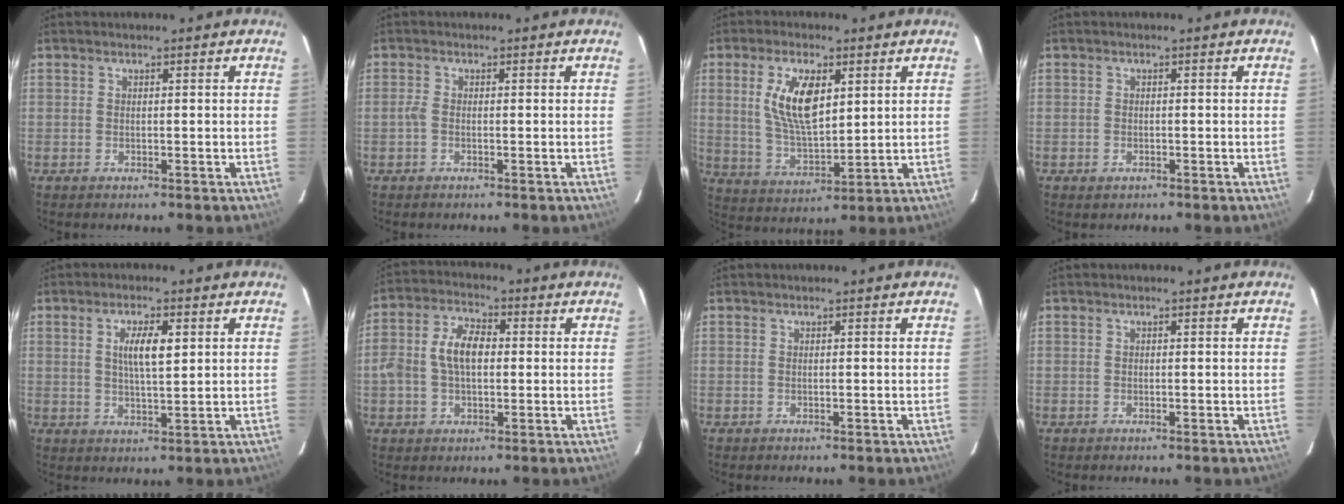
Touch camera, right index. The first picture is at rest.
{"total": 1.1, "force": [-0.4, 0.5, 0.9], "torque": [-0.020, 0.002, -0.011]}
{"total": 11.1, "force": [3.5, 5.0, 9.3], "torque": [-0.177, 0.002, 0.075]}
{"total": 1.2, "force": [-0.7, 0.9, 0.4], "torque": [-0.008, -0.001, -0.011]}
{"total": 5.6, "force": [1.6, 1.5, 5.2], "torque": [-0.094, 0.002, 0.029]}
{"total": 8.3, "force": [0.1, 5.0, 6.6], "torque": [-0.130, 0.020, 0.003]}
{"total": 0.0}
{"total": 0.0}